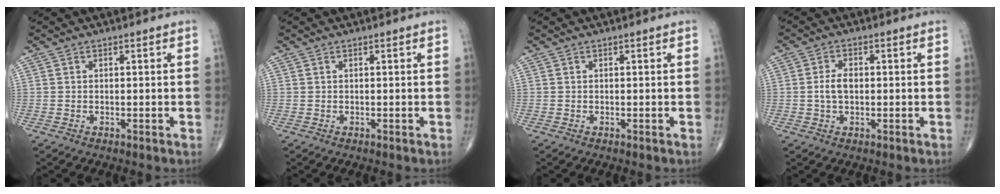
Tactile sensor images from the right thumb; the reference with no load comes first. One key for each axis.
{"total": 0.0}
{"total": 0.0}
{"total": 3.6, "fx": -0.1, "fy": 2.1, "fz": 2.9, "tx": -0.059, "ty": 0.008, "tz": -0.004}